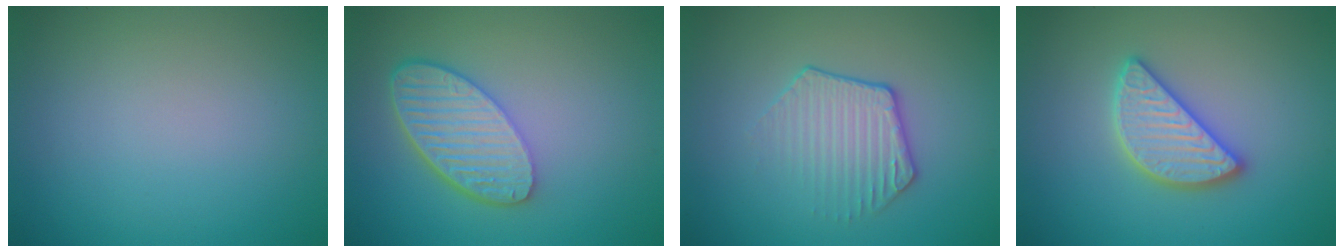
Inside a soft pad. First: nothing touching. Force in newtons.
{"total": 6.0, "press": 4.7, "slide": 3.8}
{"total": 2.7, "press": 2.2, "slide": 1.6}
{"total": 4.5, "press": 4.5, "slide": 0.3}